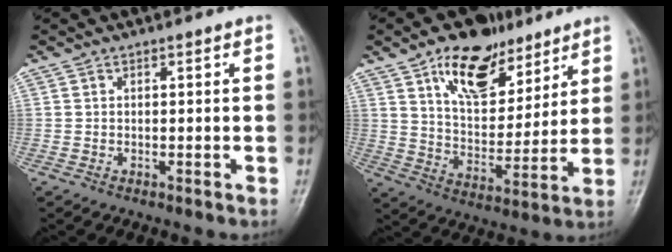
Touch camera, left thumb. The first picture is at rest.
{"total": 12.6, "force": [7.5, 8.1, 6.0], "torque": [-0.048, -0.037, 0.119]}